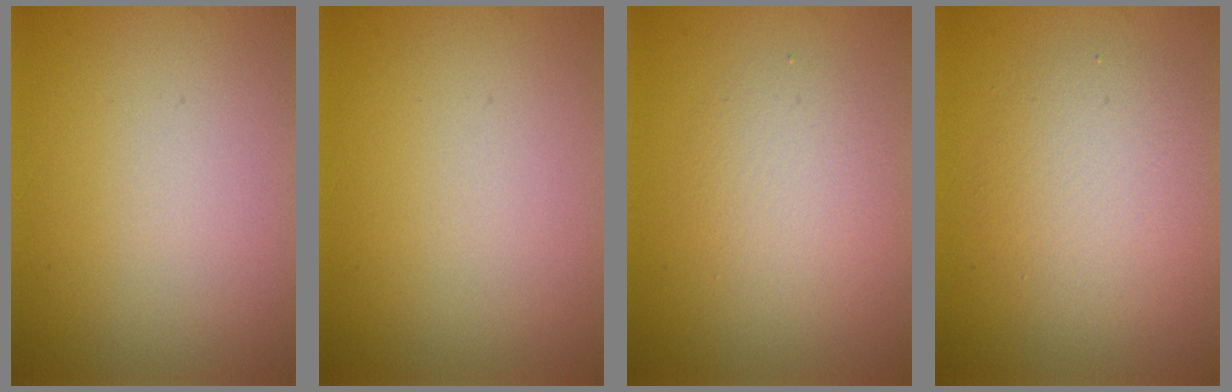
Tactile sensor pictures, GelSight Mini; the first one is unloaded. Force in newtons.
{"total": 0.0}
{"total": 2.7, "press": 2.7, "slide": 0.2}
{"total": 4.2, "press": 4.2, "slide": 0.3}